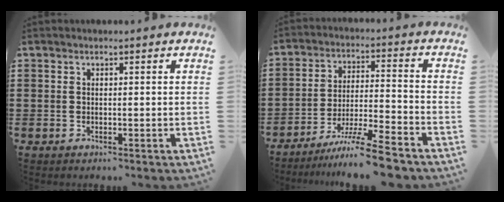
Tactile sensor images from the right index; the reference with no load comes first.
{"total": 9.3, "force": [-7.8, -0.1, 5.1], "torque": [-0.087, 0.006, -0.150]}